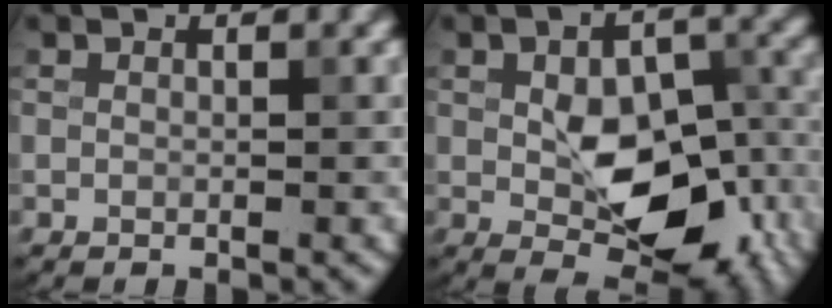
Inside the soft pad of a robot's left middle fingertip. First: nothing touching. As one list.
[{"total": 9.7, "force": [-1.8, 5.7, 7.7], "torque": [-0.126, -0.006, -0.022]}]